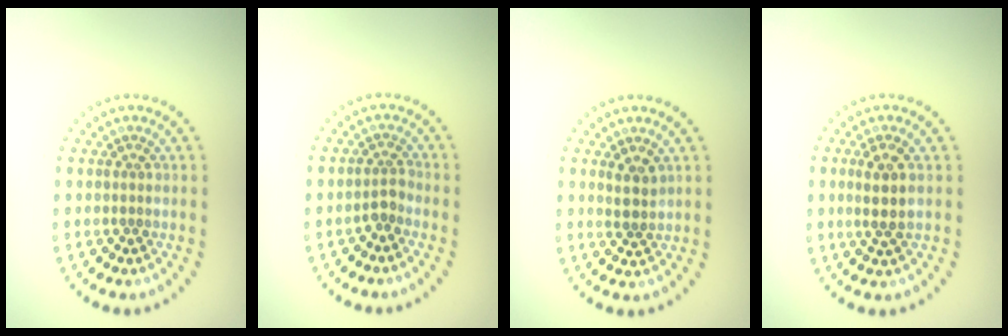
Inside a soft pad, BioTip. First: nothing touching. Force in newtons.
{"total": 1.4, "press": 1.0, "slide": 0.9}
{"total": 1.7, "press": 1.4, "slide": 1.0}
{"total": 2.2, "press": 2.0, "slide": 0.9}